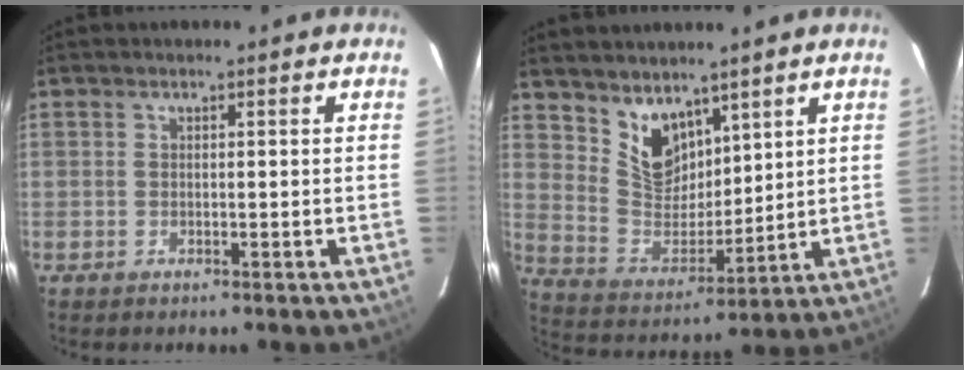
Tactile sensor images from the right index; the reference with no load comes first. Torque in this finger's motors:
{"motor_torque": [0.02, 0.35, 0.09, 0.05]}